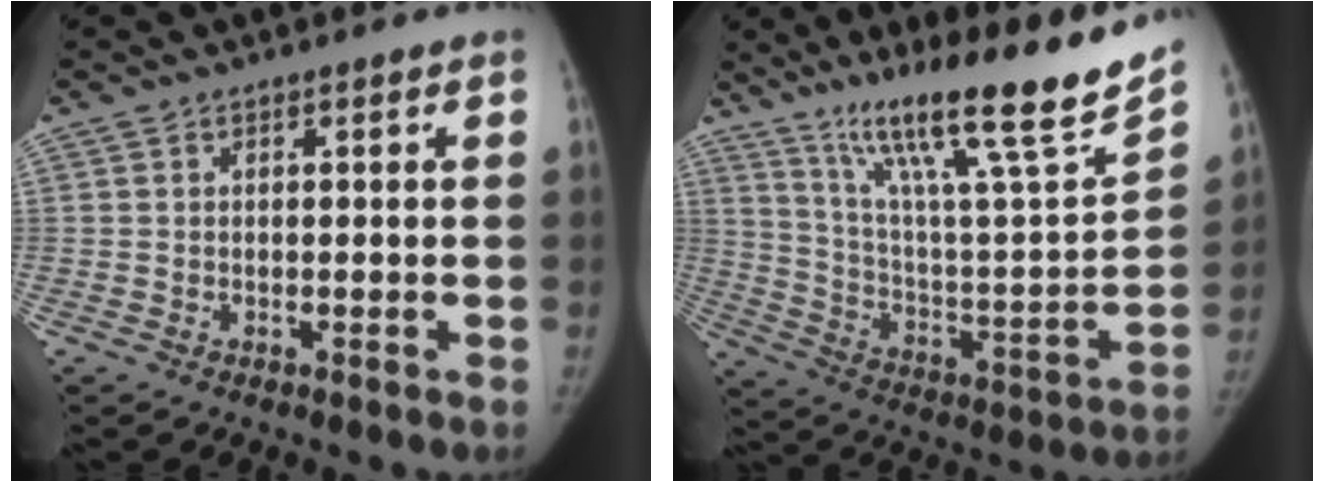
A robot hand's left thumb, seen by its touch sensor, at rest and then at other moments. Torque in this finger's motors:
{"motor_torque": [1.24, -0.92, 1.58, -1.18, 0.37]}